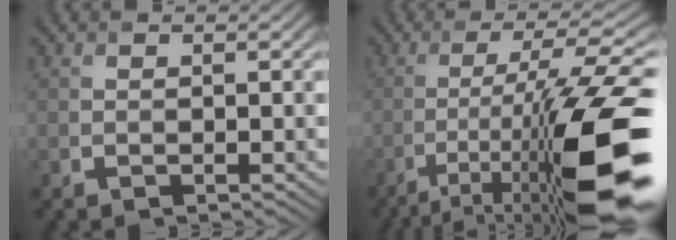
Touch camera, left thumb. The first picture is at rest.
{"total": 16.3, "force": [-7.1, 3.5, 14.2], "torque": [-0.223, 0.004, -0.115]}